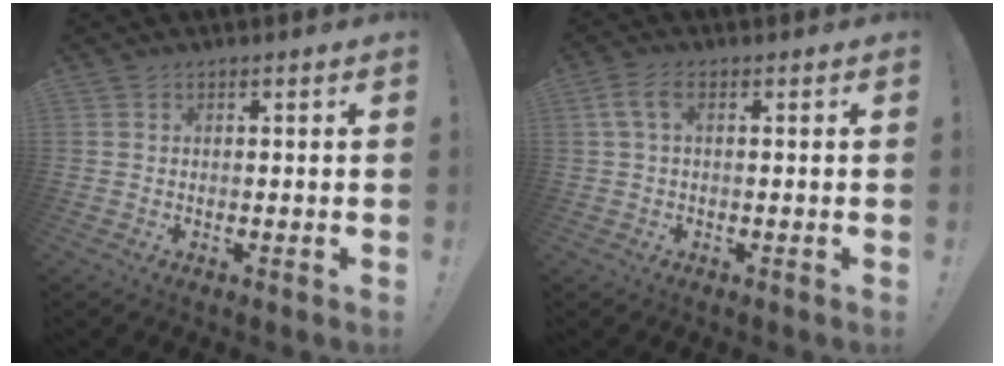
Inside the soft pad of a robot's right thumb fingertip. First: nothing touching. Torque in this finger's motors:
{"motor_torque": [-0.07, 0.08, 0.45, -0.07, 0.00]}